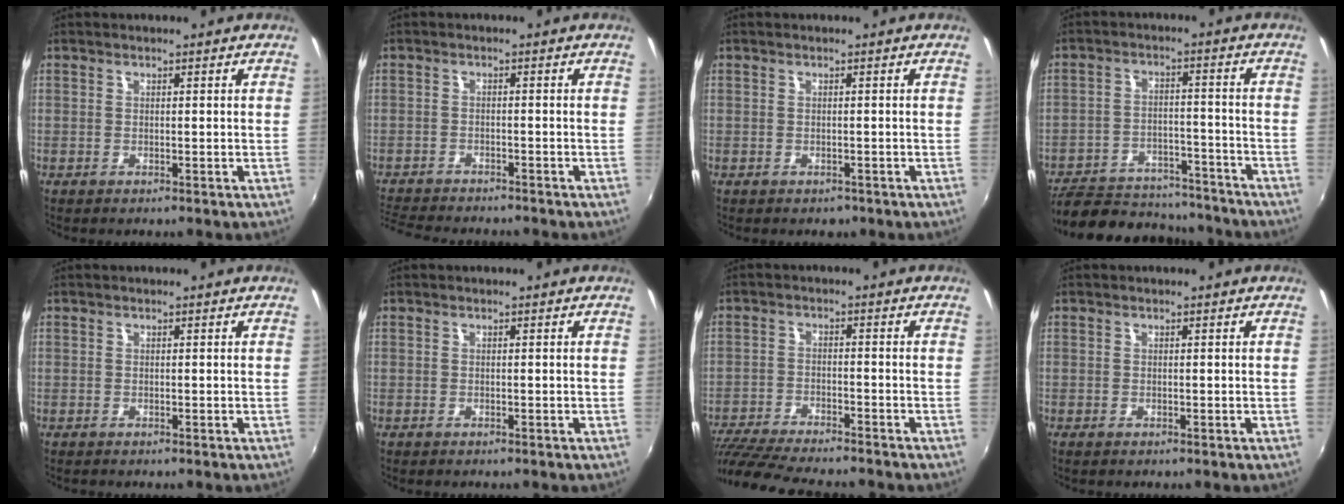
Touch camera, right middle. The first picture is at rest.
{"total": 8.4, "force": [-7.8, 1.4, 2.8], "torque": [-0.080, -0.017, -0.131]}
{"total": 1.2, "force": [-0.8, 0.8, 0.3], "torque": [-0.008, -0.003, -0.008]}
{"total": 20.0, "force": [-17.4, 6.6, 7.4], "torque": [-0.154, 0.005, -0.237]}
{"total": 0.0}
{"total": 0.0}
{"total": 14.5, "force": [-12.8, 1.9, 6.5], "torque": [-0.145, -0.027, -0.215]}
{"total": 0.0}